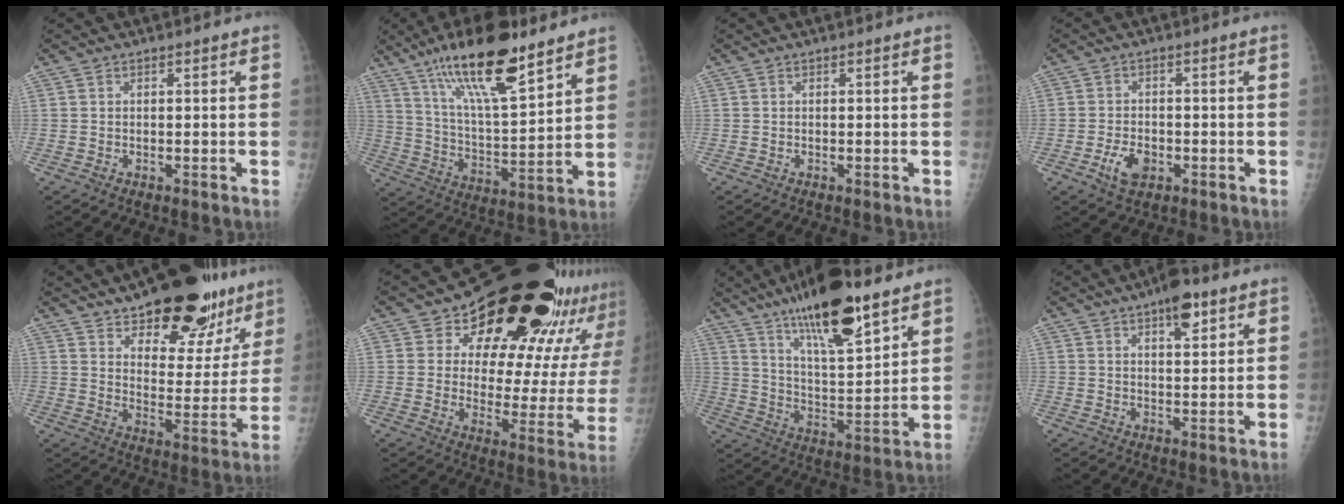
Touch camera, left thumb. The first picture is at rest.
{"total": 19.8, "force": [13.3, 5.5, 13.6], "torque": [-0.215, -0.060, 0.237]}
{"total": 0.0}
{"total": 4.9, "force": [-1.9, 3.2, 3.2], "torque": [-0.053, 0.004, -0.031]}
{"total": 23.2, "force": [15.9, 10.4, 13.5], "torque": [-0.140, -0.071, 0.232]}
{"total": 28.9, "force": [20.6, 12.2, 16.1], "torque": [-0.189, -0.108, 0.269]}
{"total": 20.0, "force": [13.3, 5.5, 14.0], "torque": [-0.218, -0.062, 0.230]}
{"total": 7.3, "force": [4.3, 2.8, 5.2], "torque": [-0.061, -0.017, 0.060]}